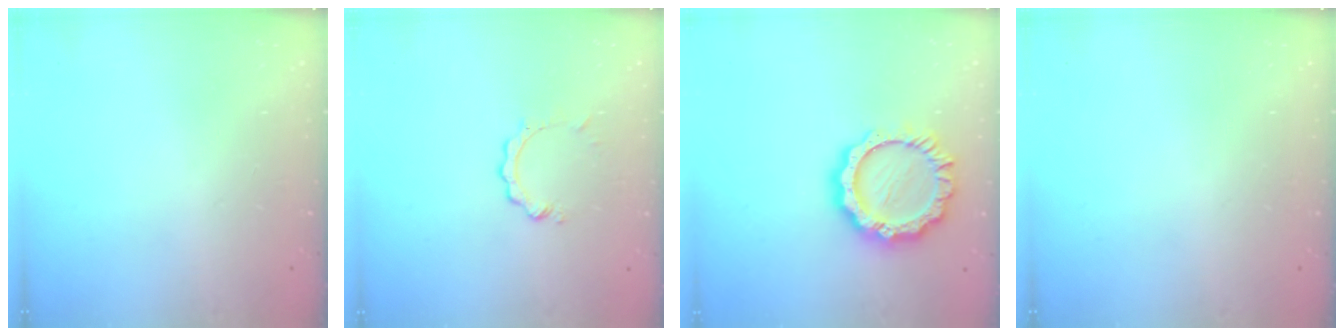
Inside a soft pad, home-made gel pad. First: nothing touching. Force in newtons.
{"total": 2.0, "press": 2.0, "slide": 0.2}
{"total": 13.9, "press": 13.9, "slide": 1.3}
{"total": 0.0}